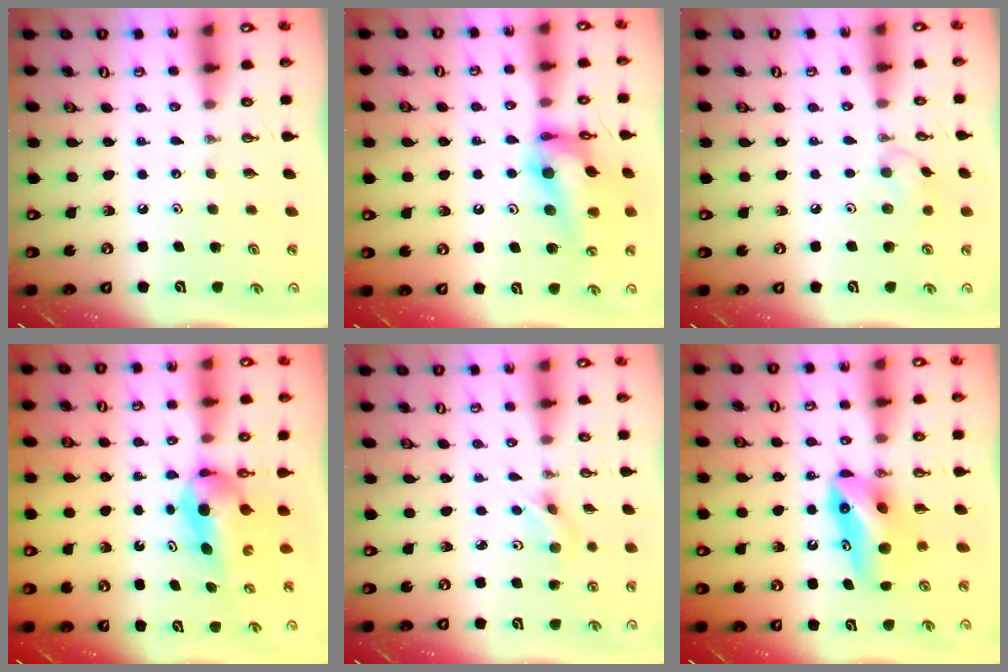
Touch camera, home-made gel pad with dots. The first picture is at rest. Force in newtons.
{"total": 17.0, "press": 16.9, "slide": 1.2}
{"total": 6.8, "press": 6.6, "slide": 1.9}
{"total": 6.1, "press": 5.6, "slide": 2.4}
{"total": 2.6, "press": 2.4, "slide": 0.9}
{"total": 10.7, "press": 8.6, "slide": 6.3}